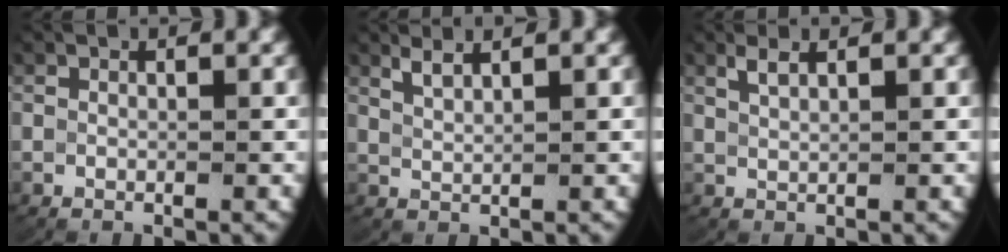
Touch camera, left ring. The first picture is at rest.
{"total": 2.0, "force": [1.7, 0.2, 1.0], "torque": [-0.027, -0.002, 0.038]}
{"total": 1.4, "force": [1.1, -0.1, 0.8], "torque": [-0.020, 0.001, 0.028]}